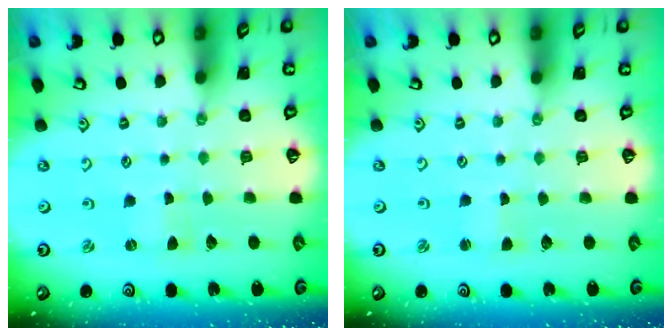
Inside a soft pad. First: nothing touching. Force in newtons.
{"total": 1.1, "press": 1.1, "slide": 0.2}